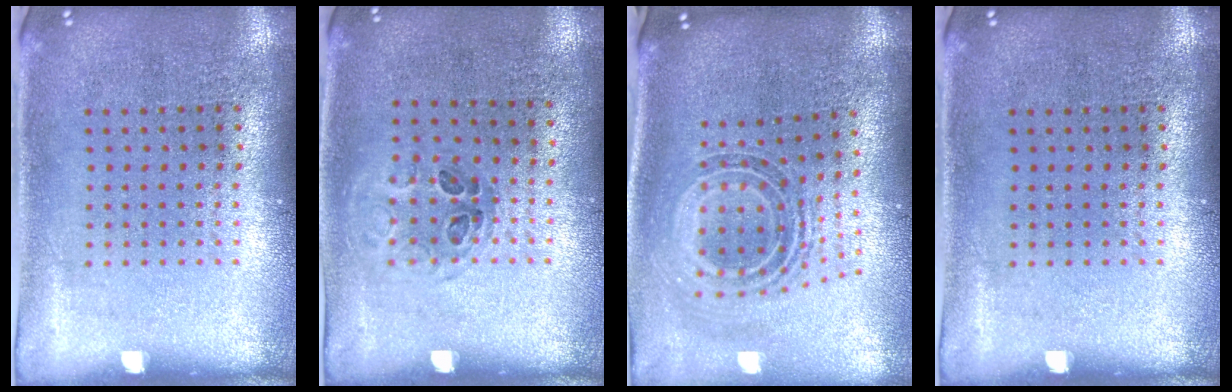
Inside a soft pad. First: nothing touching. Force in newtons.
{"total": 1.0, "press": 0.6, "slide": 0.7}
{"total": 1.2, "press": 1.0, "slide": 0.7}
{"total": 0.0}